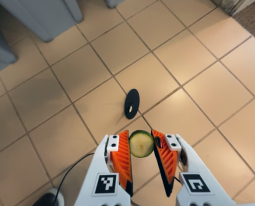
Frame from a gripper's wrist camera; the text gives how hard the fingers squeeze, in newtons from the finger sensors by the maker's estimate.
{"total": 5.4, "left": 4.8, "right": 6.0}